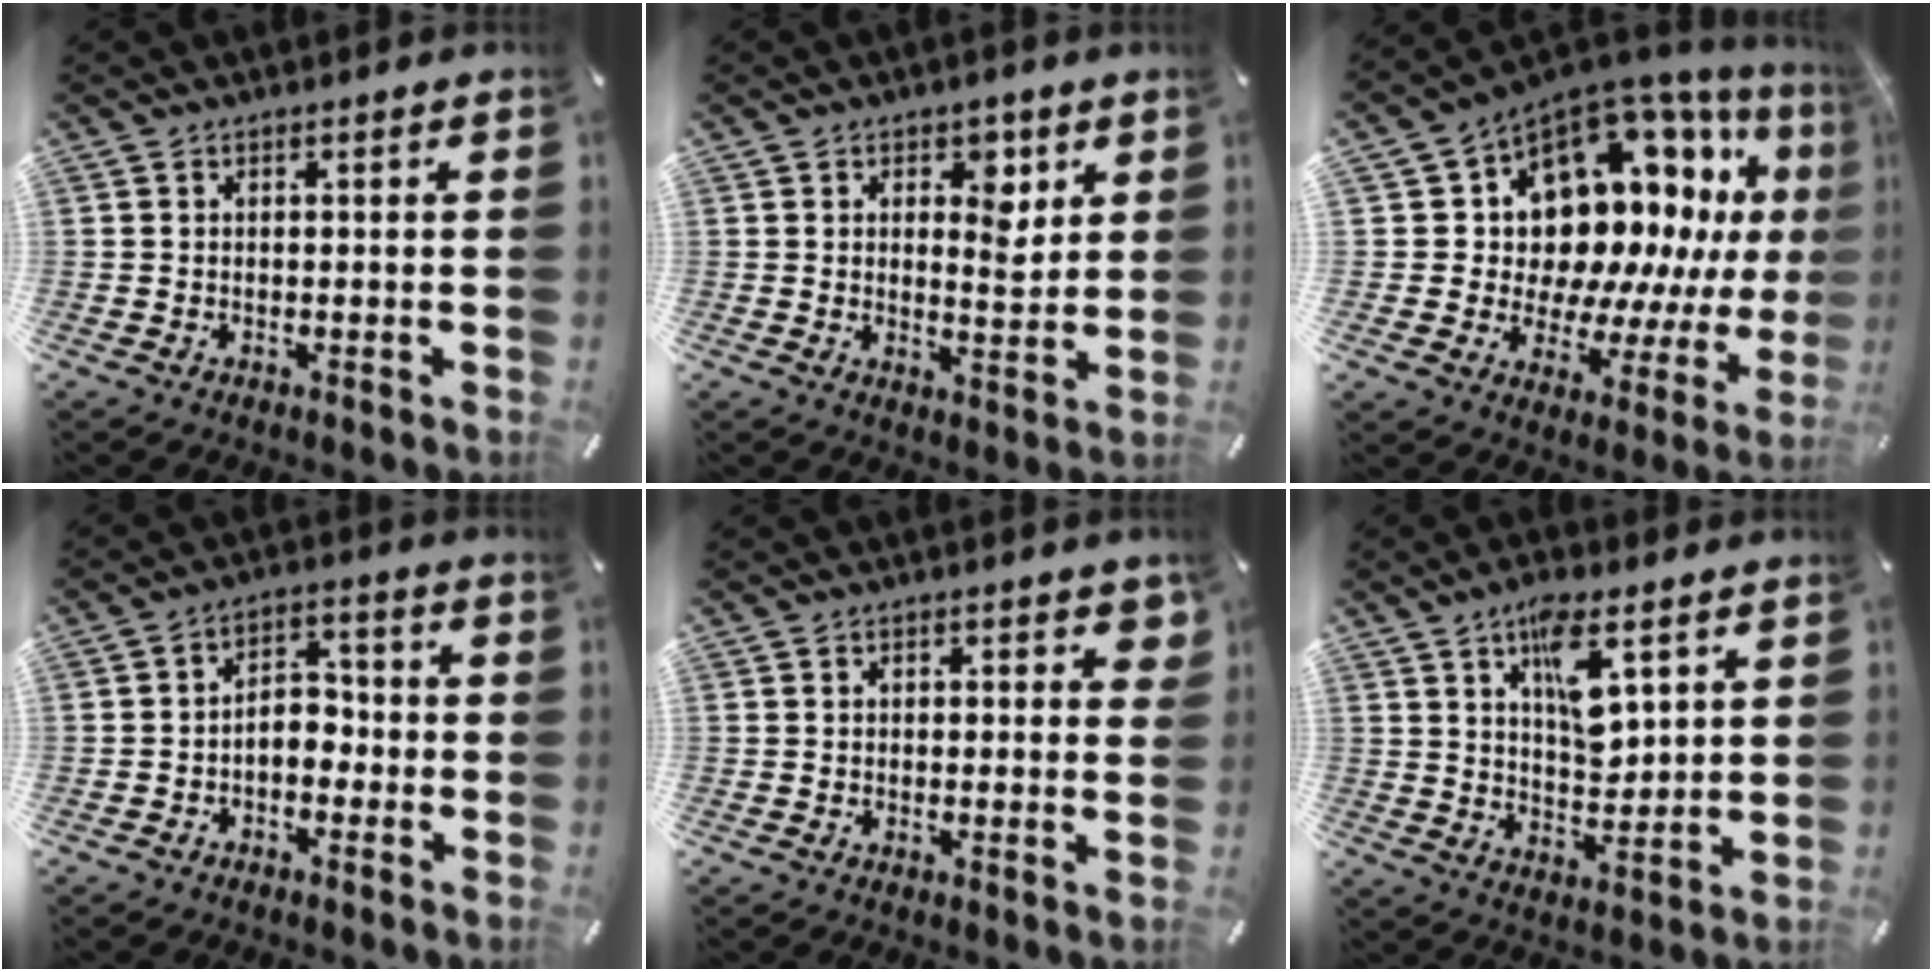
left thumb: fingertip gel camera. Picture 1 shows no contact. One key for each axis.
{"total": 6.3, "fx": 2.9, "fy": 3.9, "fz": 3.9, "tx": -0.032, "ty": -0.018, "tz": 0.040}
{"total": 15.7, "fx": 6.2, "fy": 12.0, "fz": 8.1, "tx": -0.105, "ty": -0.088, "tz": 0.126}
{"total": 5.7, "fx": -2.2, "fy": 4.0, "fz": 3.4, "tx": -0.049, "ty": 0.019, "tz": -0.042}
{"total": 2.1, "fx": 0.8, "fy": 1.3, "fz": 1.4, "tx": -0.005, "ty": -0.003, "tz": 0.007}
{"total": 11.4, "fx": 5.6, "fy": 5.5, "fz": 8.2, "tx": -0.125, "ty": -0.019, "tz": 0.095}